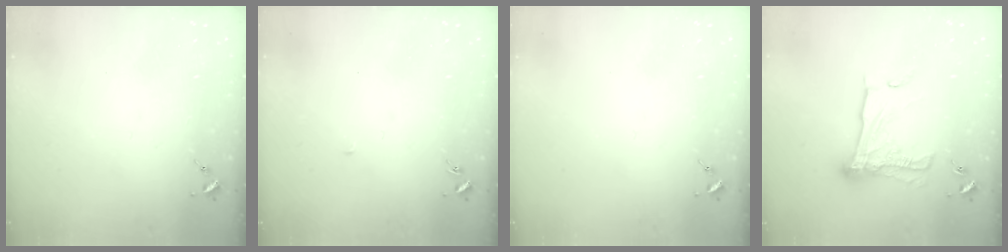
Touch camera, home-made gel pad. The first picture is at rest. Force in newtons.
{"total": 1.6, "press": 1.6, "slide": 0.1}
{"total": 0.0}
{"total": 15.9, "press": 15.9, "slide": 1.2}